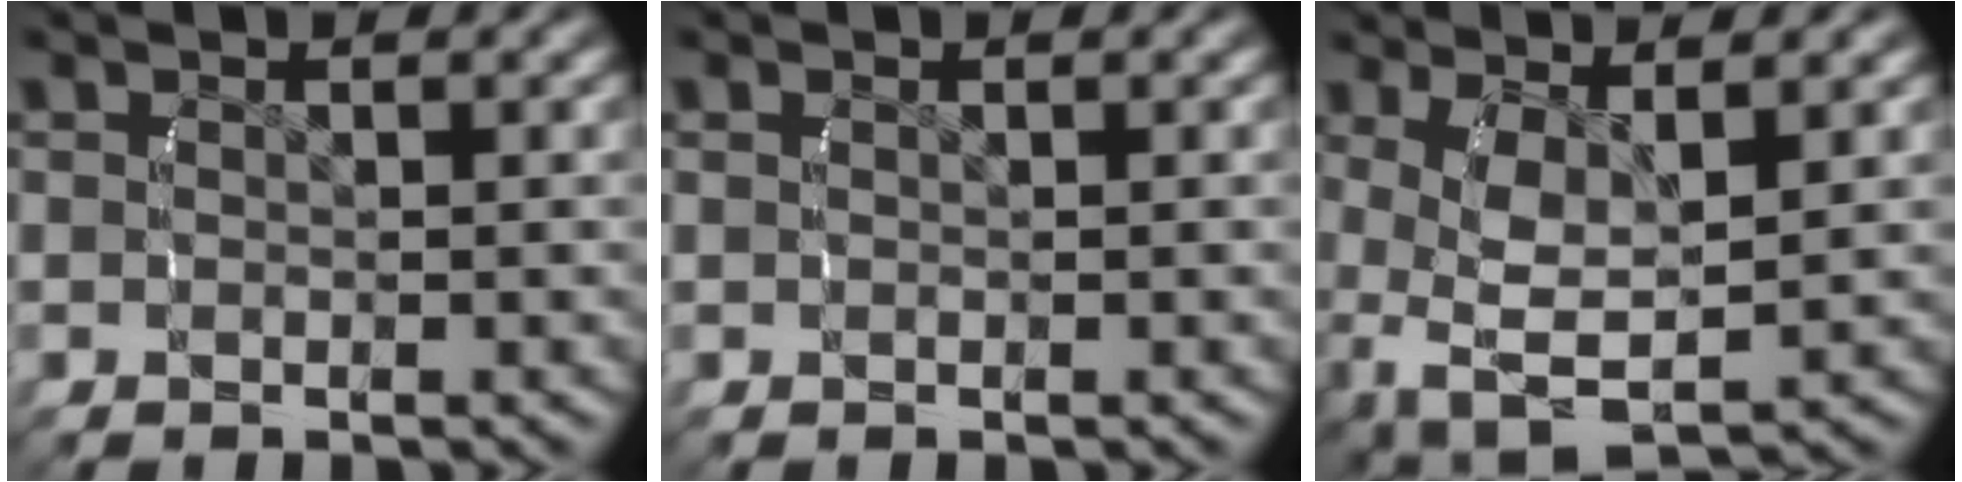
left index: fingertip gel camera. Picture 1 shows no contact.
{"total": 0.0}
{"total": 5.8, "force": [-1.0, 3.6, 4.4], "torque": [-0.121, -0.040, 0.009]}